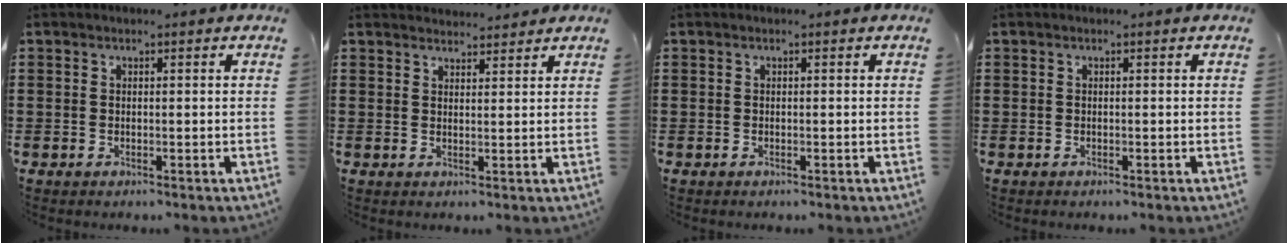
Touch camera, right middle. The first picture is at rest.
{"total": 2.3, "force": [2.3, 0.2, -0.2], "torque": [-0.003, 0.000, 0.045]}
{"total": 0.0}
{"total": 0.0}